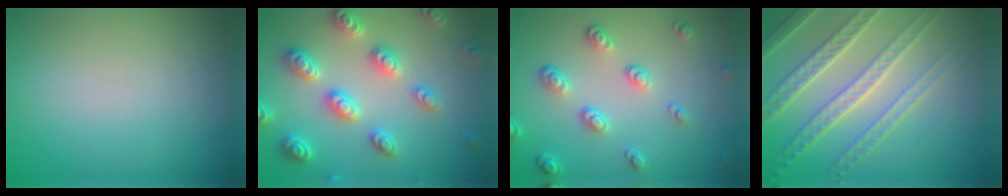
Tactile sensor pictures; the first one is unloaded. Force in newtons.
{"total": 5.3, "press": 5.2, "slide": 1.2}
{"total": 3.7, "press": 2.8, "slide": 2.3}
{"total": 6.1, "press": 5.0, "slide": 3.5}